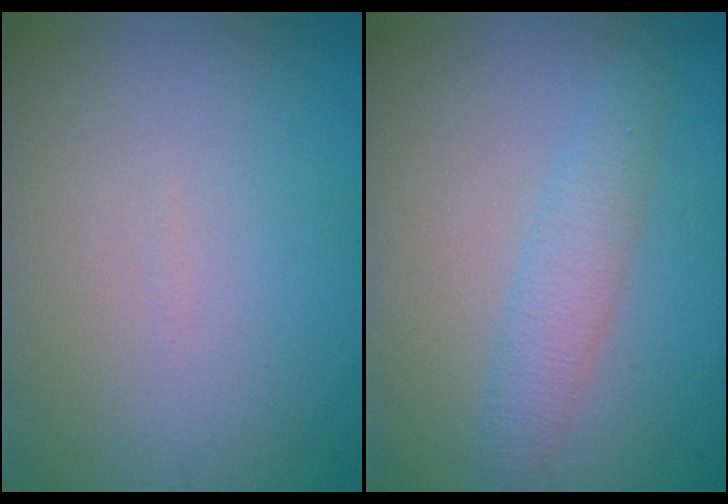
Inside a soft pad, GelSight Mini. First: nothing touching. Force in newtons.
{"total": 2.5, "press": 2.5, "slide": 0.1}